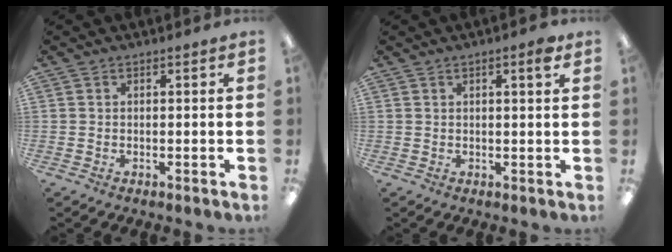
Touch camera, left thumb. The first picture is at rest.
{"total": 2.3, "force": [1.4, 0.4, 1.8], "torque": [-0.024, -0.003, 0.020]}